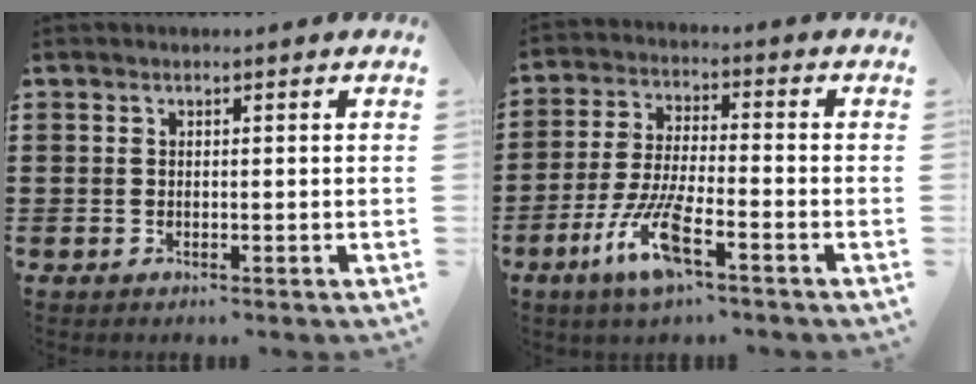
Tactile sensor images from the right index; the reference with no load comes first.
{"total": 9.3, "force": [-5.0, 1.8, 7.7], "torque": [-0.182, -0.014, -0.097]}